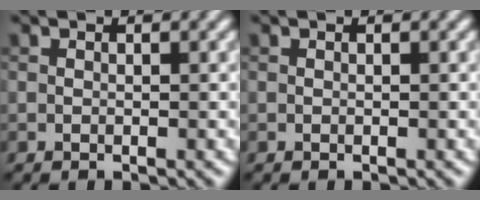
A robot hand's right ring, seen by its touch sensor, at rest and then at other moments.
{"total": 0.0}